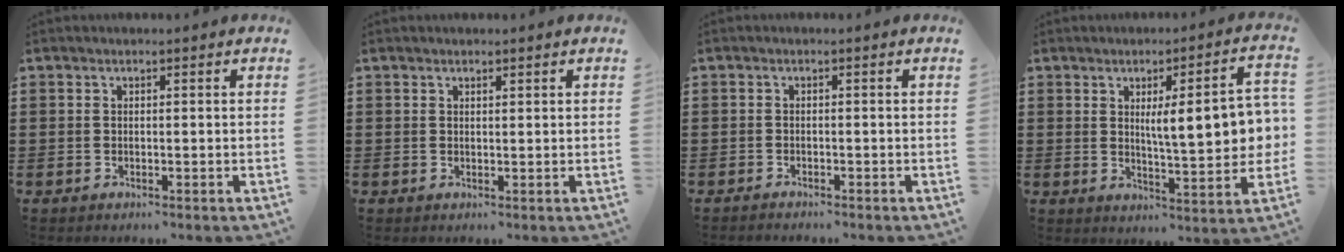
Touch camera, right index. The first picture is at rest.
{"total": 0.6, "force": [0.5, 0.3, 0.3], "torque": [-0.005, 0.002, 0.008]}
{"total": 1.0, "force": [-1.0, 0.1, 0.0], "torque": [-0.003, 0.002, -0.021]}
{"total": 9.9, "force": [1.5, 2.4, 9.5], "torque": [-0.142, -0.005, 0.015]}